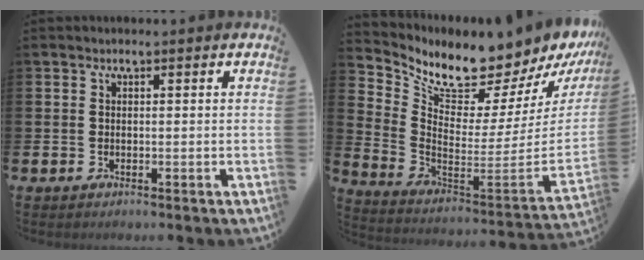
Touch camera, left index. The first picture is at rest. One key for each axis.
{"total": 8.4, "fx": 8.2, "fy": 1.6, "fz": 1.2, "tx": -0.054, "ty": -0.090, "tz": 0.130}